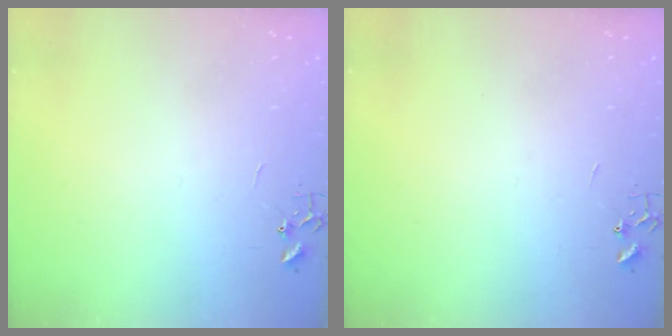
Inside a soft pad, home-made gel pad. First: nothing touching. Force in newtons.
{"total": 0.0}